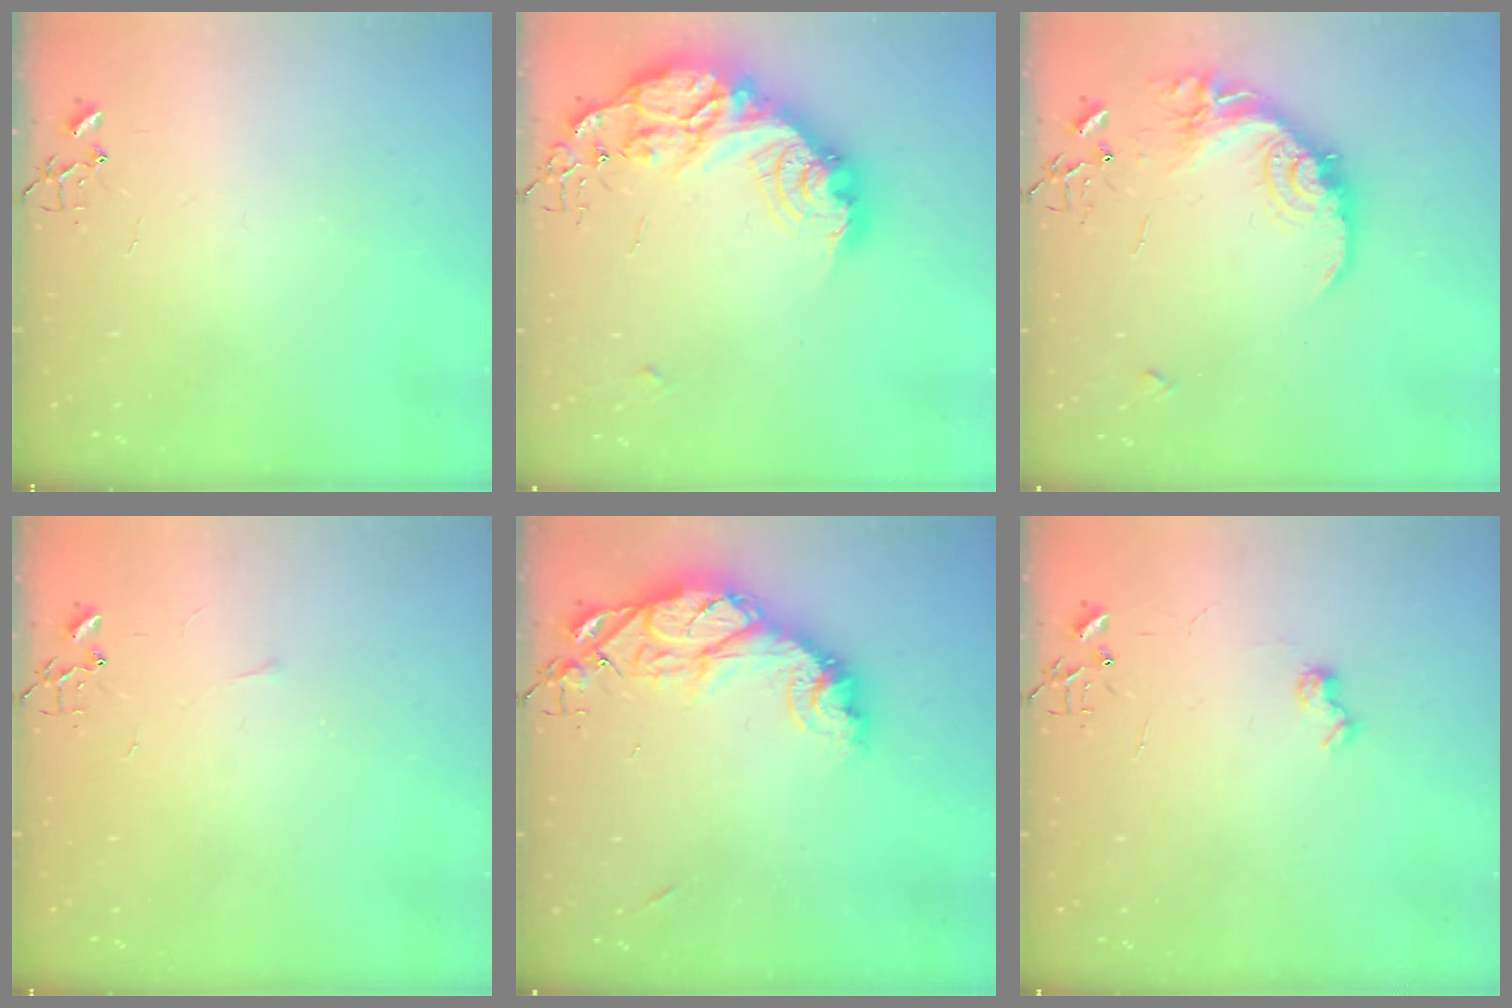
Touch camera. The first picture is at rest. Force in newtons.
{"total": 24.7, "press": 24.6, "slide": 2.0}
{"total": 18.0, "press": 17.9, "slide": 1.1}
{"total": 3.3, "press": 3.2, "slide": 0.5}
{"total": 15.7, "press": 15.7, "slide": 1.4}
{"total": 6.0, "press": 6.0, "slide": 0.7}